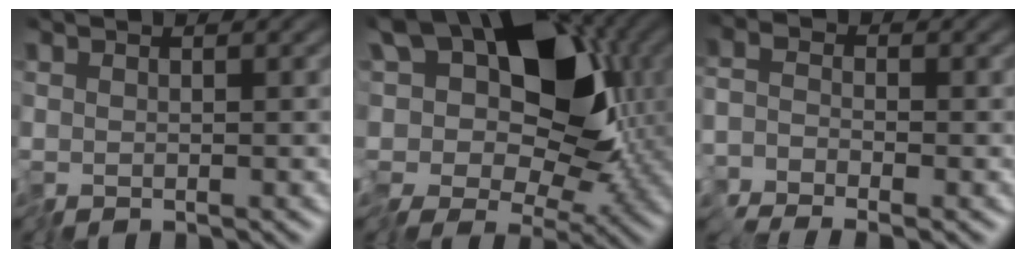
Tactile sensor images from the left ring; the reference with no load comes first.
{"total": 12.6, "force": [1.6, 8.0, 9.6], "torque": [-0.128, 0.005, 0.012]}
{"total": 1.3, "force": [-1.3, 0.1, 0.1], "torque": [-0.002, 0.001, -0.037]}